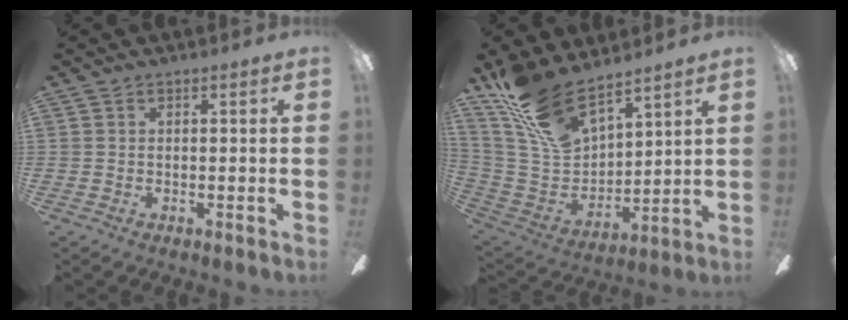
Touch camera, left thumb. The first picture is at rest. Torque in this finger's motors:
{"motor_torque": [0.15, 0.15, 1.40, -1.37, 0.26]}